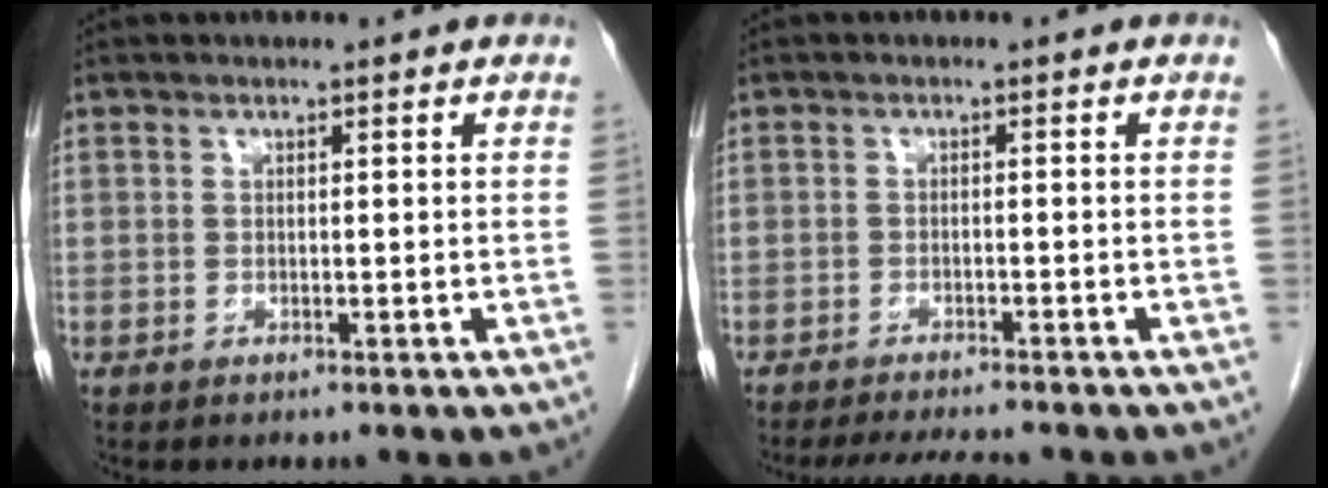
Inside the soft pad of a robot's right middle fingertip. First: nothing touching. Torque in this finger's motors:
{"motor_torque": [0.02, -0.02, 0.02, 0.02]}